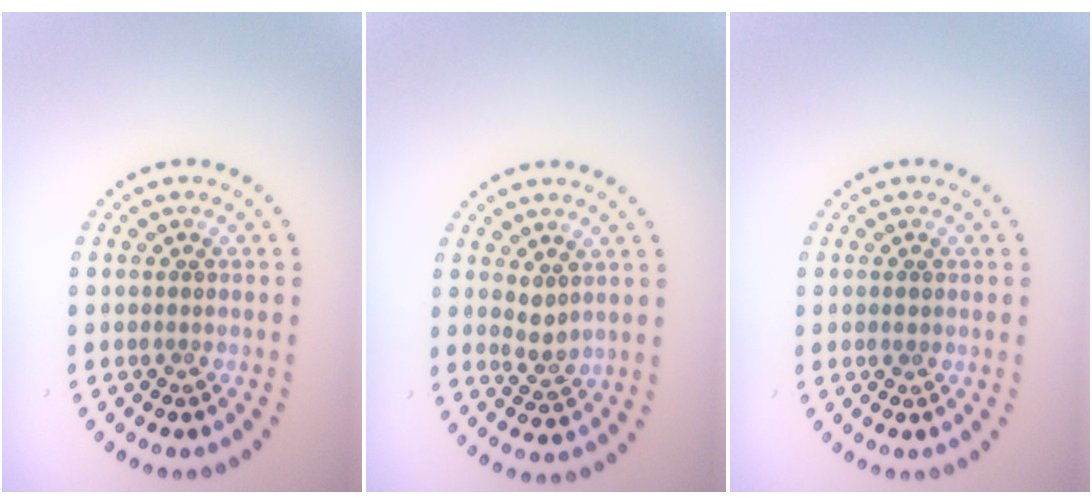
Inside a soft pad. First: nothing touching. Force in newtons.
{"total": 1.7, "press": 1.5, "slide": 0.8}
{"total": 0.9, "press": 0.9, "slide": 0.2}